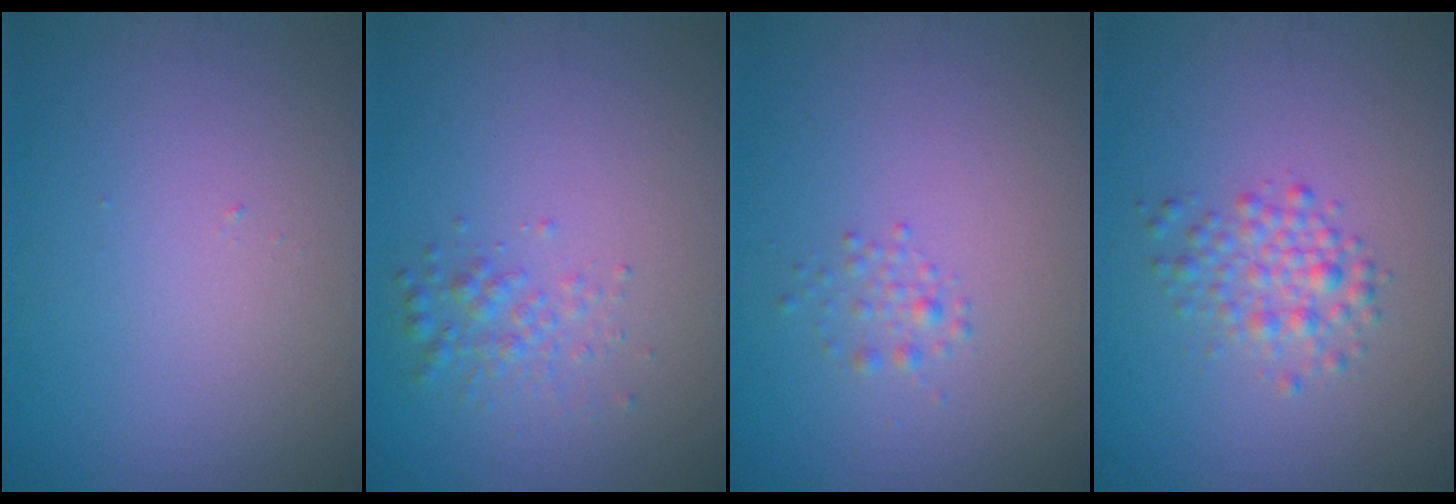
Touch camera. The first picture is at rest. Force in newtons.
{"total": 1.7, "press": 1.7, "slide": 0.1}
{"total": 1.0, "press": 1.0, "slide": 0.0}
{"total": 2.4, "press": 2.4, "slide": 0.0}